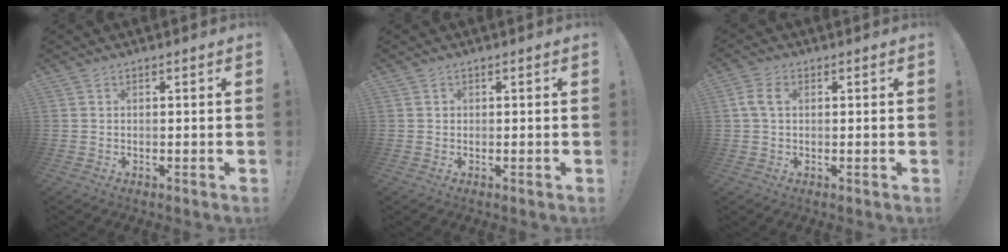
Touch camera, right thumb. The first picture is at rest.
{"total": 0.7, "force": [-0.1, 0.7, 0.1], "torque": [-0.006, 0.004, -0.001]}
{"total": 5.0, "force": [0.9, 3.1, 3.8], "torque": [-0.082, 0.012, 0.019]}